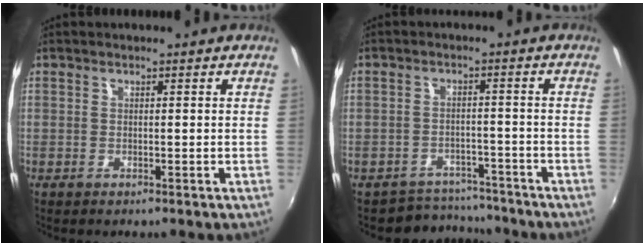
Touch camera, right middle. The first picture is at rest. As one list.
[{"total": 6.4, "force": [-5.5, 3.2, -0.8], "torque": [0.006, 0.024, -0.078]}]